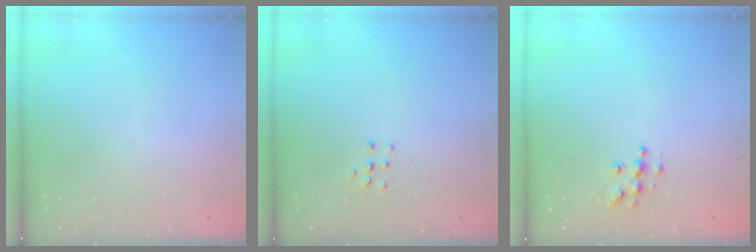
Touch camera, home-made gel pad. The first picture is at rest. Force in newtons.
{"total": 5.0, "press": 4.9, "slide": 0.5}
{"total": 7.6, "press": 7.6, "slide": 0.4}